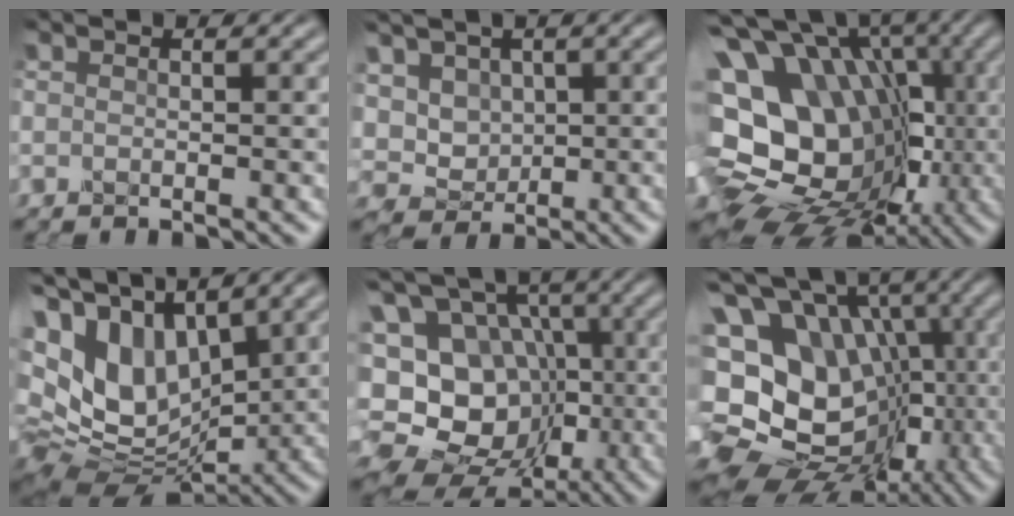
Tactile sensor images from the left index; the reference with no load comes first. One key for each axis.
{"total": 4.0, "fx": 1.1, "fy": 3.4, "fz": 1.9, "tx": -0.041, "ty": 0.008, "tz": 0.015}
{"total": 18.5, "fx": 0.2, "fy": 14.6, "fz": 11.3, "tx": -0.182, "ty": 0.000, "tz": 0.012}
{"total": 14.8, "fx": 4.3, "fy": 9.9, "fz": 10.1, "tx": -0.225, "ty": 0.003, "tz": 0.094}
{"total": 20.3, "fx": -3.1, "fy": 18.3, "fz": 8.3, "tx": -0.185, "ty": 0.014, "tz": -0.061}
{"total": 18.8, "fx": 1.0, "fy": 15.5, "fz": 10.7, "tx": -0.188, "ty": 0.050, "tz": 0.017}